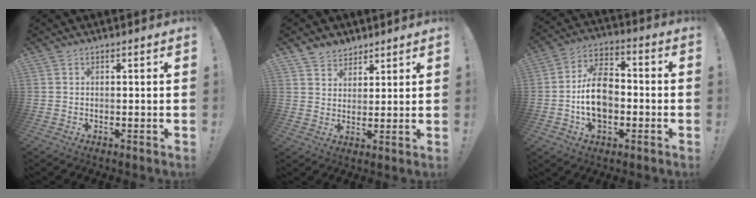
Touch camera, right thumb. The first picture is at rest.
{"total": 5.3, "force": [4.2, 3.2, 0.1], "torque": [-0.004, -0.032, 0.081]}
{"total": 14.4, "force": [-2.4, 9.7, 10.4], "torque": [-0.186, 0.014, -0.047]}